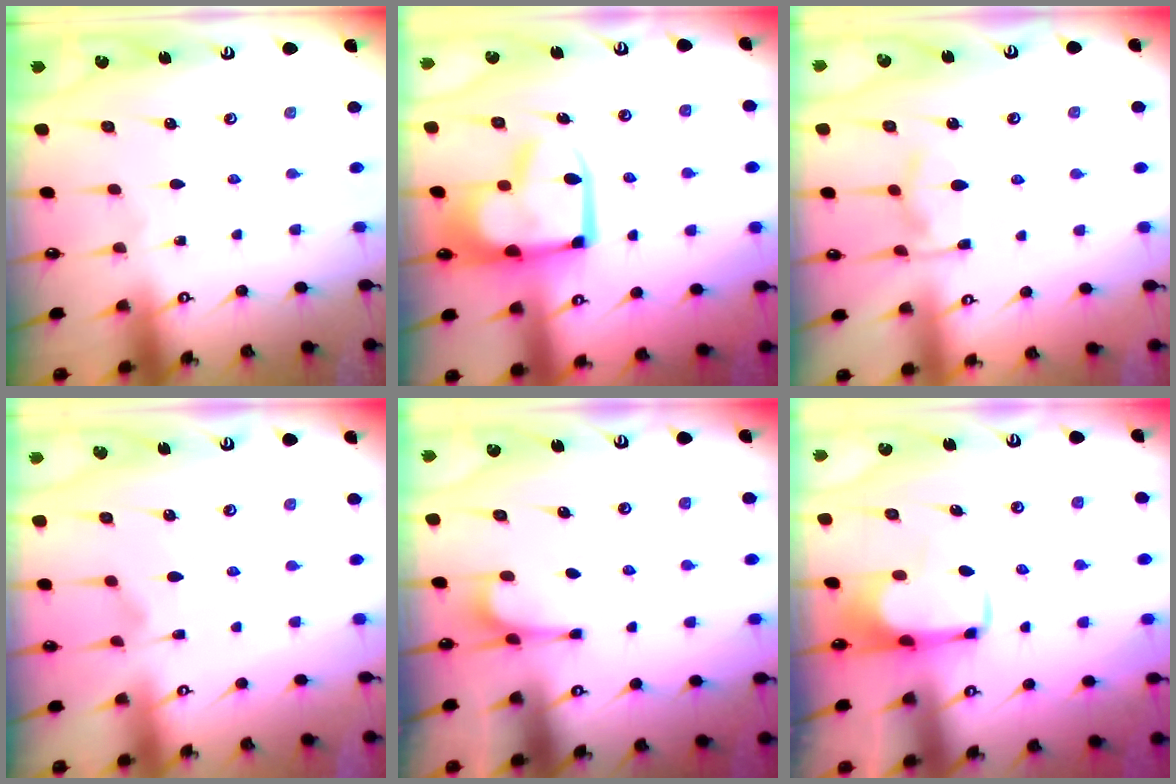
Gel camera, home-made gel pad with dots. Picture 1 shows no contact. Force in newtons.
{"total": 7.1, "press": 7.0, "slide": 1.1}
{"total": 10.1, "press": 10.0, "slide": 1.2}
{"total": 2.5, "press": 2.1, "slide": 1.3}
{"total": 1.2, "press": 1.2, "slide": 0.5}
{"total": 2.0, "press": 2.0, "slide": 0.4}